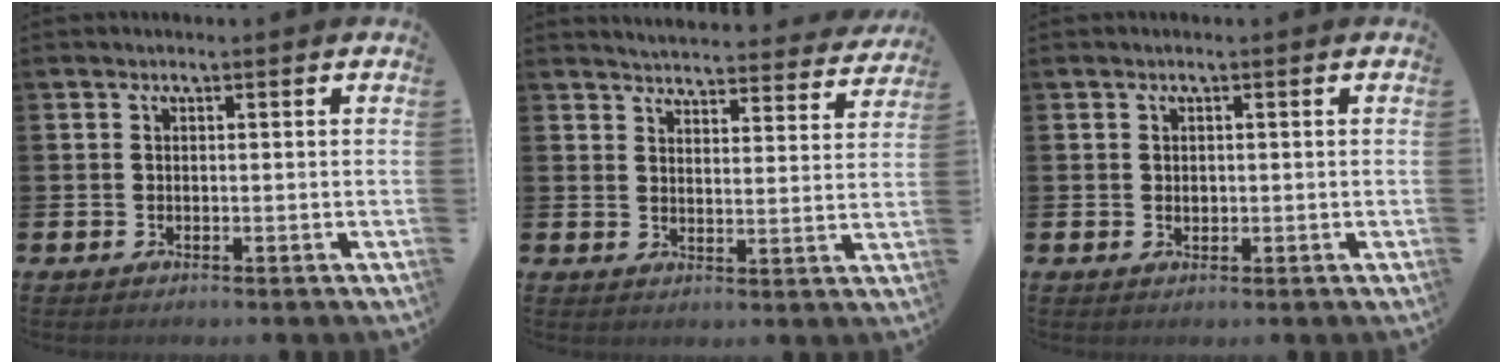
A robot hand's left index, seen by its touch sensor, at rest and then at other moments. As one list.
[{"total": 4.6, "force": [4.6, 0.6, 0.2], "torque": [-0.015, -0.038, 0.078]}, {"total": 0.8, "force": [0.3, 0.6, 0.4], "torque": [0.005, -0.001, 0.002]}]